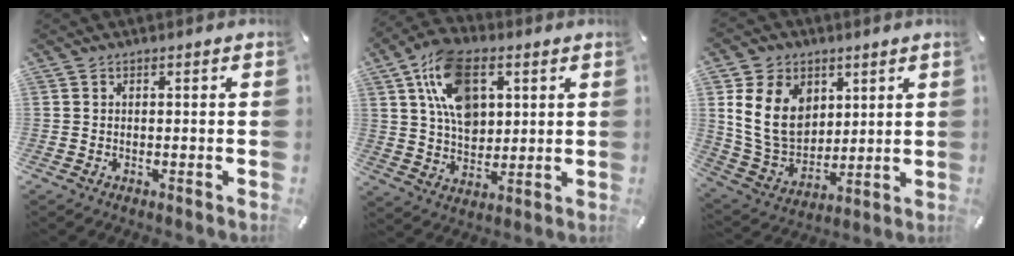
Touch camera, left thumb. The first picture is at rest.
{"total": 14.6, "force": [5.4, 9.6, 9.5], "torque": [-0.185, -0.004, 0.097]}
{"total": 14.5, "force": [4.3, 11.7, 7.5], "torque": [-0.166, -0.011, 0.083]}